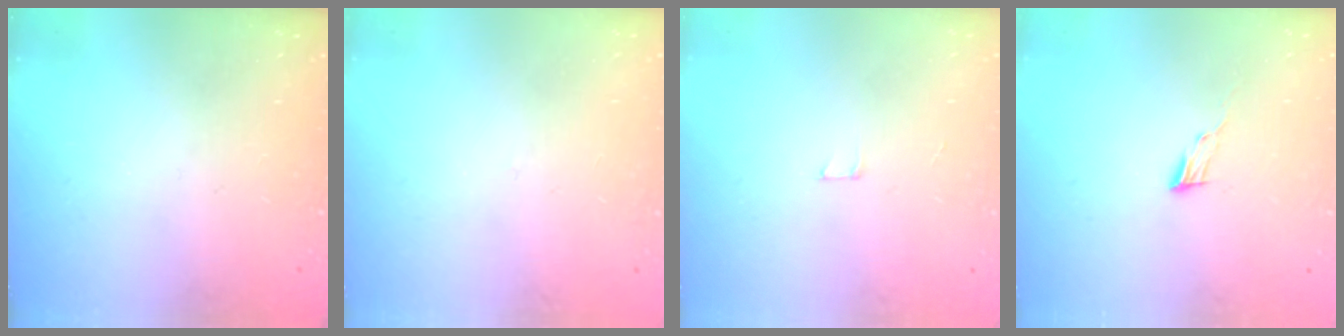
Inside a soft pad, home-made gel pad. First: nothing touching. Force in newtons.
{"total": 2.7, "press": 2.7, "slide": 0.3}
{"total": 1.8, "press": 1.8, "slide": 0.1}
{"total": 4.8, "press": 4.7, "slide": 1.0}